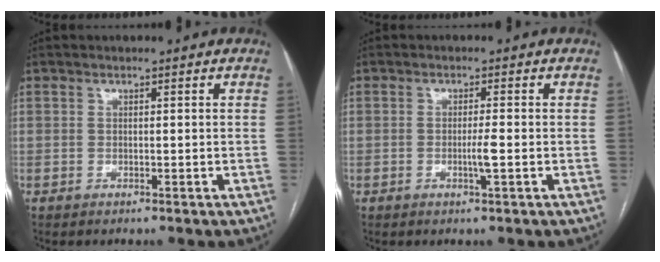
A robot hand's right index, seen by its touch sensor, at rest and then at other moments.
{"total": 2.4, "force": [-0.6, -0.2, 2.3], "torque": [-0.044, -0.005, -0.011]}